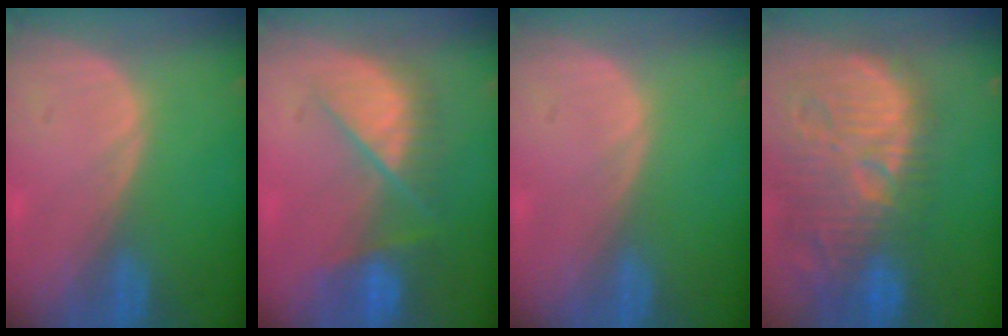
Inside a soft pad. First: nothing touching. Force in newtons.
{"total": 7.8, "press": 7.6, "slide": 2.0}
{"total": 0.0}
{"total": 14.8, "press": 13.2, "slide": 6.8}